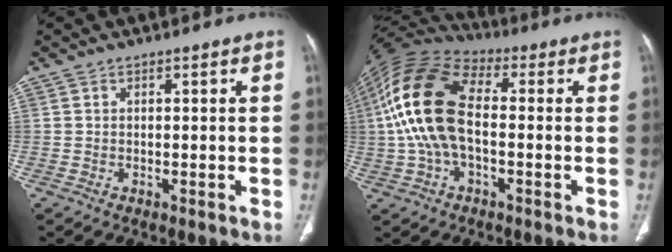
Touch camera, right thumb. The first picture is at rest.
{"total": 17.3, "force": [-0.1, 9.5, 14.4], "torque": [-0.302, 0.034, -0.009]}